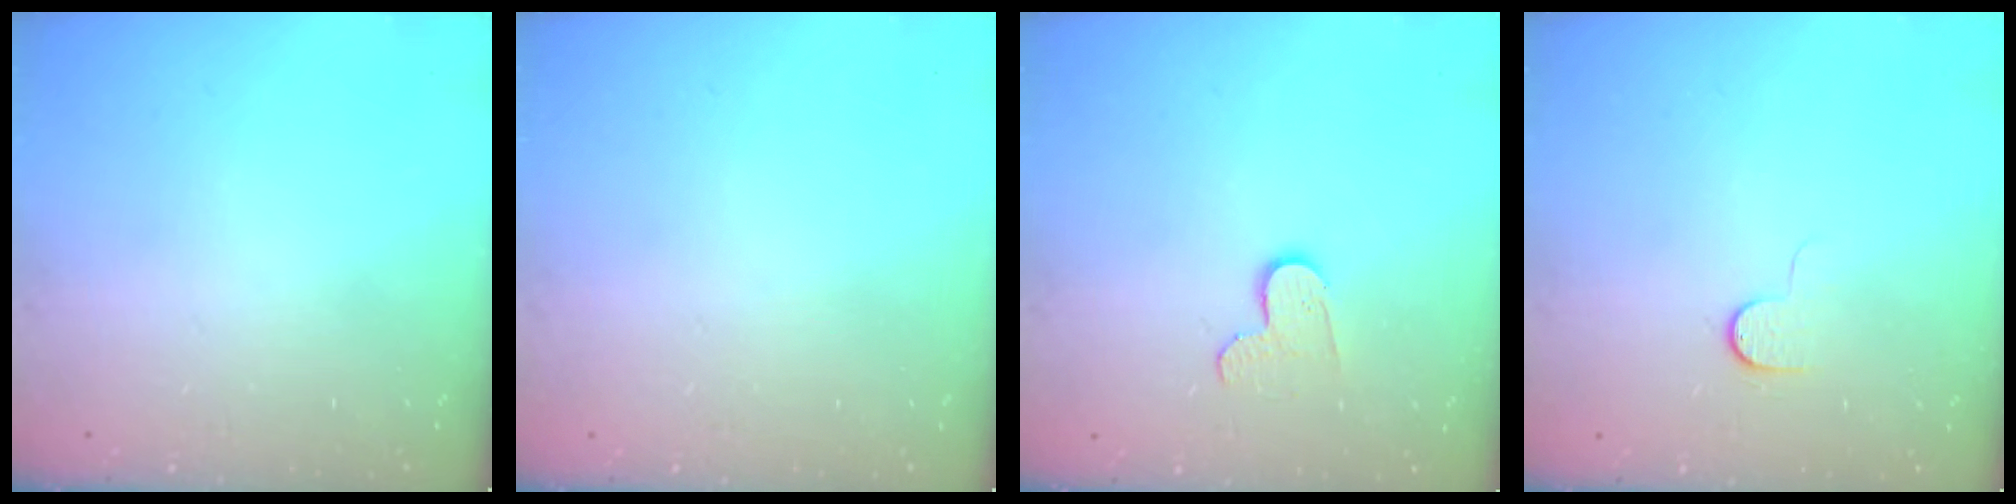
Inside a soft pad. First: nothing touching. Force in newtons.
{"total": 0.8, "press": 0.8, "slide": 0.1}
{"total": 6.3, "press": 6.3, "slide": 0.5}
{"total": 5.0, "press": 5.0, "slide": 0.5}